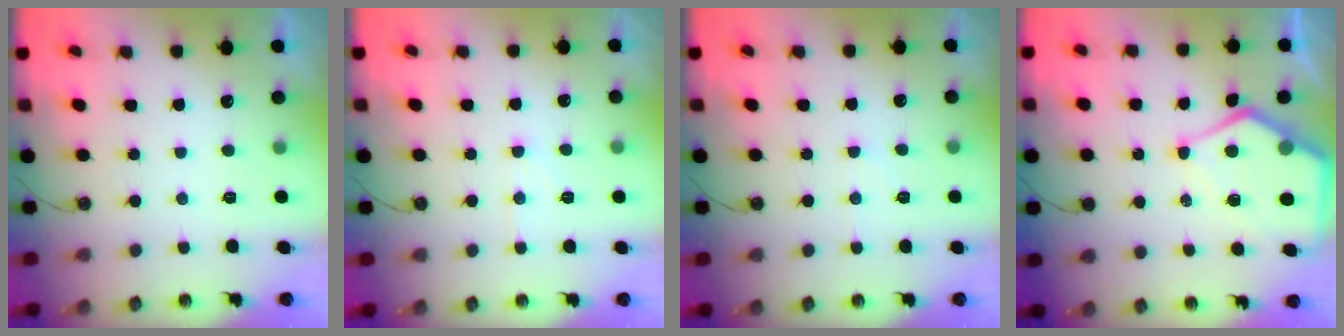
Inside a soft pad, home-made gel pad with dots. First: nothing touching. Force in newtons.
{"total": 4.8, "press": 4.7, "slide": 0.6}
{"total": 5.9, "press": 5.8, "slide": 1.0}
{"total": 11.2, "press": 11.2, "slide": 1.2}